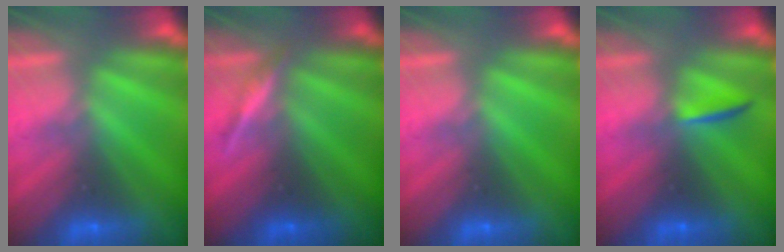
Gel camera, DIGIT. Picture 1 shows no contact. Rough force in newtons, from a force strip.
{"total": 3.2}
{"total": 0.0}
{"total": 2.0}